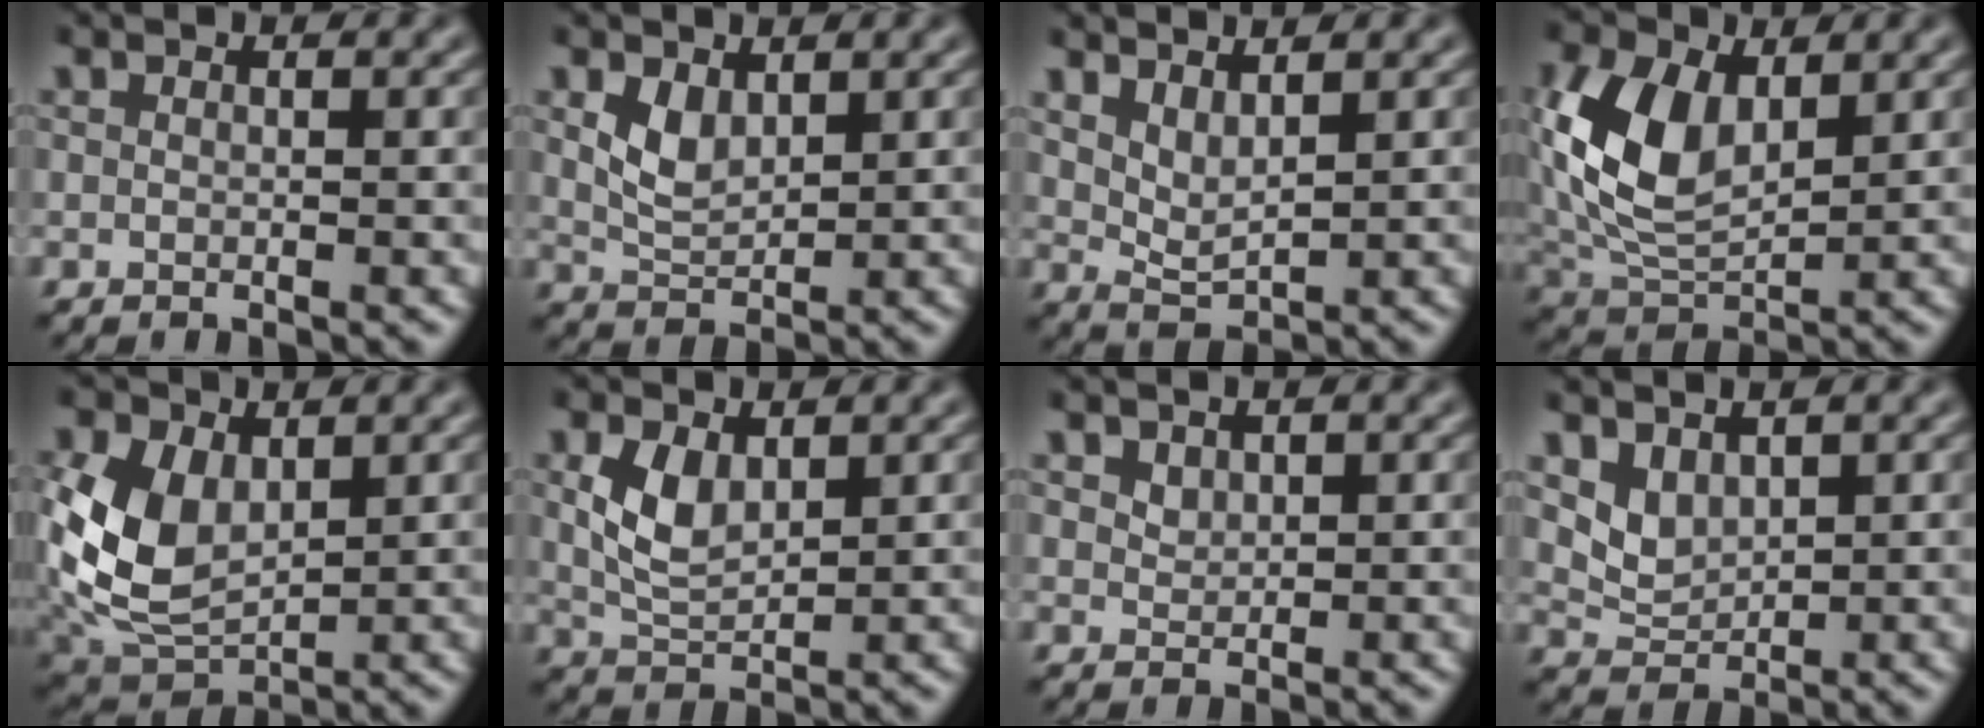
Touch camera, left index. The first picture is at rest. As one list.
[{"total": 1.9, "force": [0.6, 1.3, 1.3], "torque": [-0.035, -0.004, 0.024]}, {"total": 1.9, "force": [1.3, 0.5, 1.3], "torque": [-0.031, -0.005, 0.039]}, {"total": 8.0, "force": [1.2, 4.9, 6.2], "torque": [-0.146, 0.002, 0.028]}, {"total": 7.7, "force": [0.2, 5.2, 5.7], "torque": [-0.148, -0.004, 0.010]}, {"total": 2.9, "force": [0.5, 1.8, 2.2], "torque": [-0.056, 0.000, 0.022]}, {"total": 0.8, "force": [0.5, 0.6, 0.1], "torque": [-0.006, -0.002, 0.019]}, {"total": 1.9, "force": [1.0, 1.3, 0.9], "torque": [-0.027, -0.007, 0.033]}]